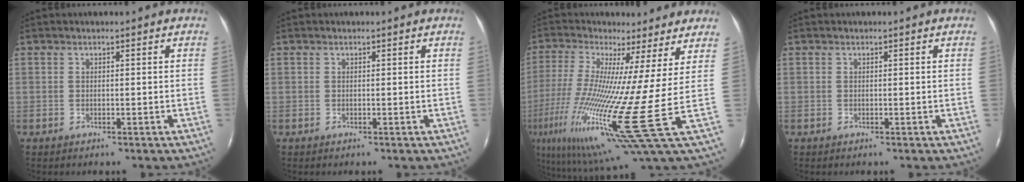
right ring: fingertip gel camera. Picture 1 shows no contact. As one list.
[{"total": 0.0}, {"total": 22.1, "force": [-3.0, 0.8, 21.8], "torque": [-0.402, -0.071, -0.062]}, {"total": 0.0}]